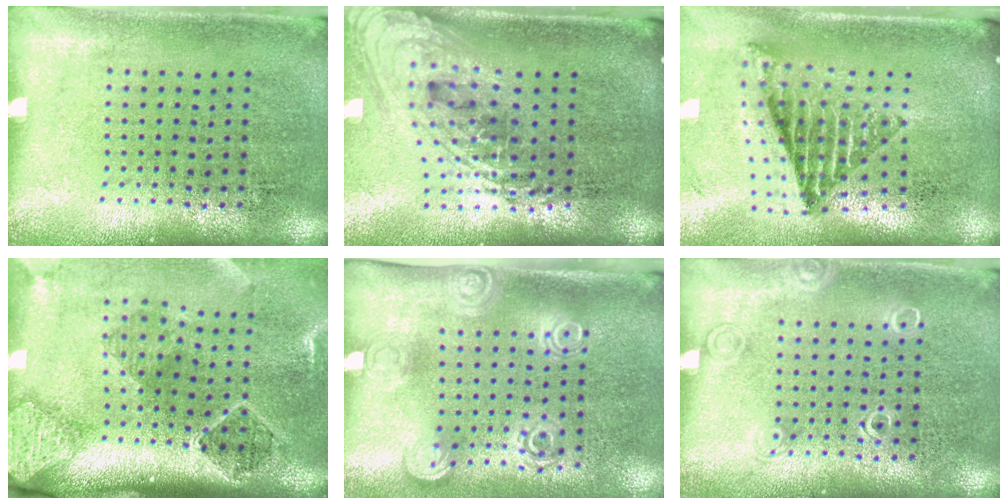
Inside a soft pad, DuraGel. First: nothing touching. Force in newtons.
{"total": 2.4, "press": 1.7, "slide": 1.7}
{"total": 1.7, "press": 1.4, "slide": 1.0}
{"total": 2.8, "press": 1.9, "slide": 2.0}
{"total": 1.7, "press": 1.3, "slide": 1.1}
{"total": 1.0, "press": 1.0, "slide": 0.3}